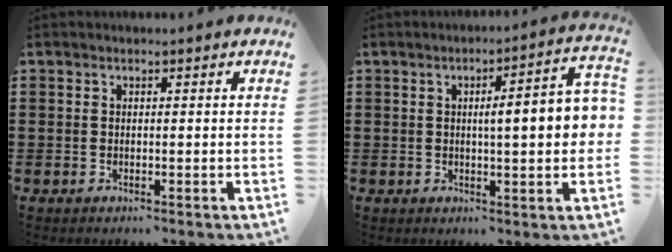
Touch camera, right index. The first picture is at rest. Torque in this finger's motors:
{"motor_torque": [1.55, -0.59, 0.35, 0.10]}